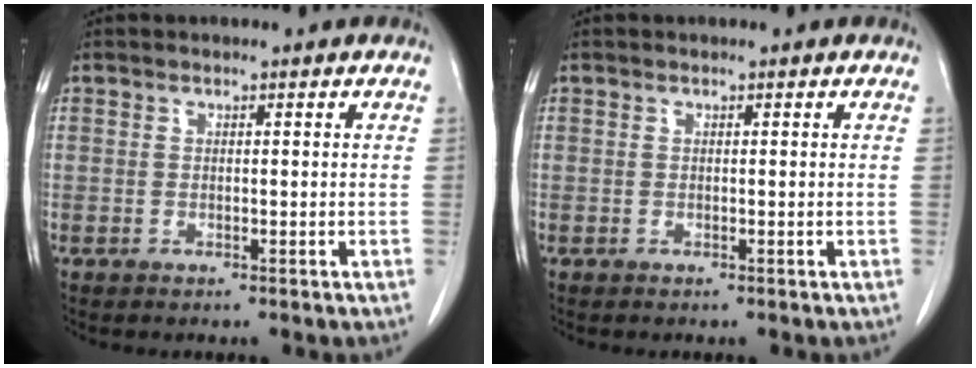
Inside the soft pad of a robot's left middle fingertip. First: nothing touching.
{"total": 0.0}